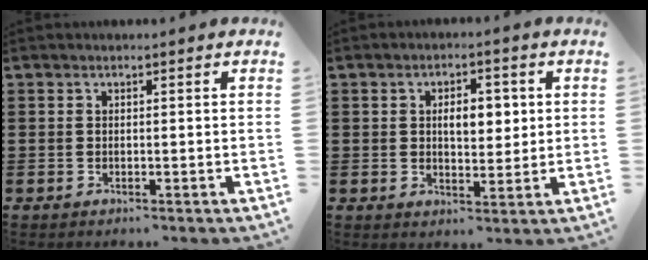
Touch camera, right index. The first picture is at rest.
{"total": 5.1, "force": [0.8, 2.7, 4.2], "torque": [-0.065, 0.002, 0.004]}